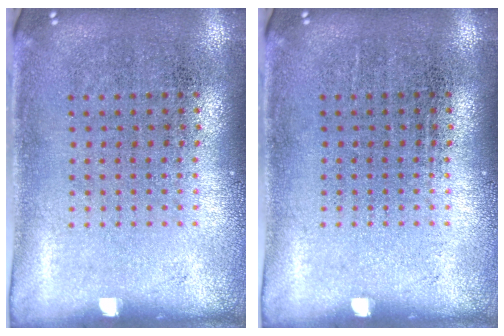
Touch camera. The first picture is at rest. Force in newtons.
{"total": 0.0}